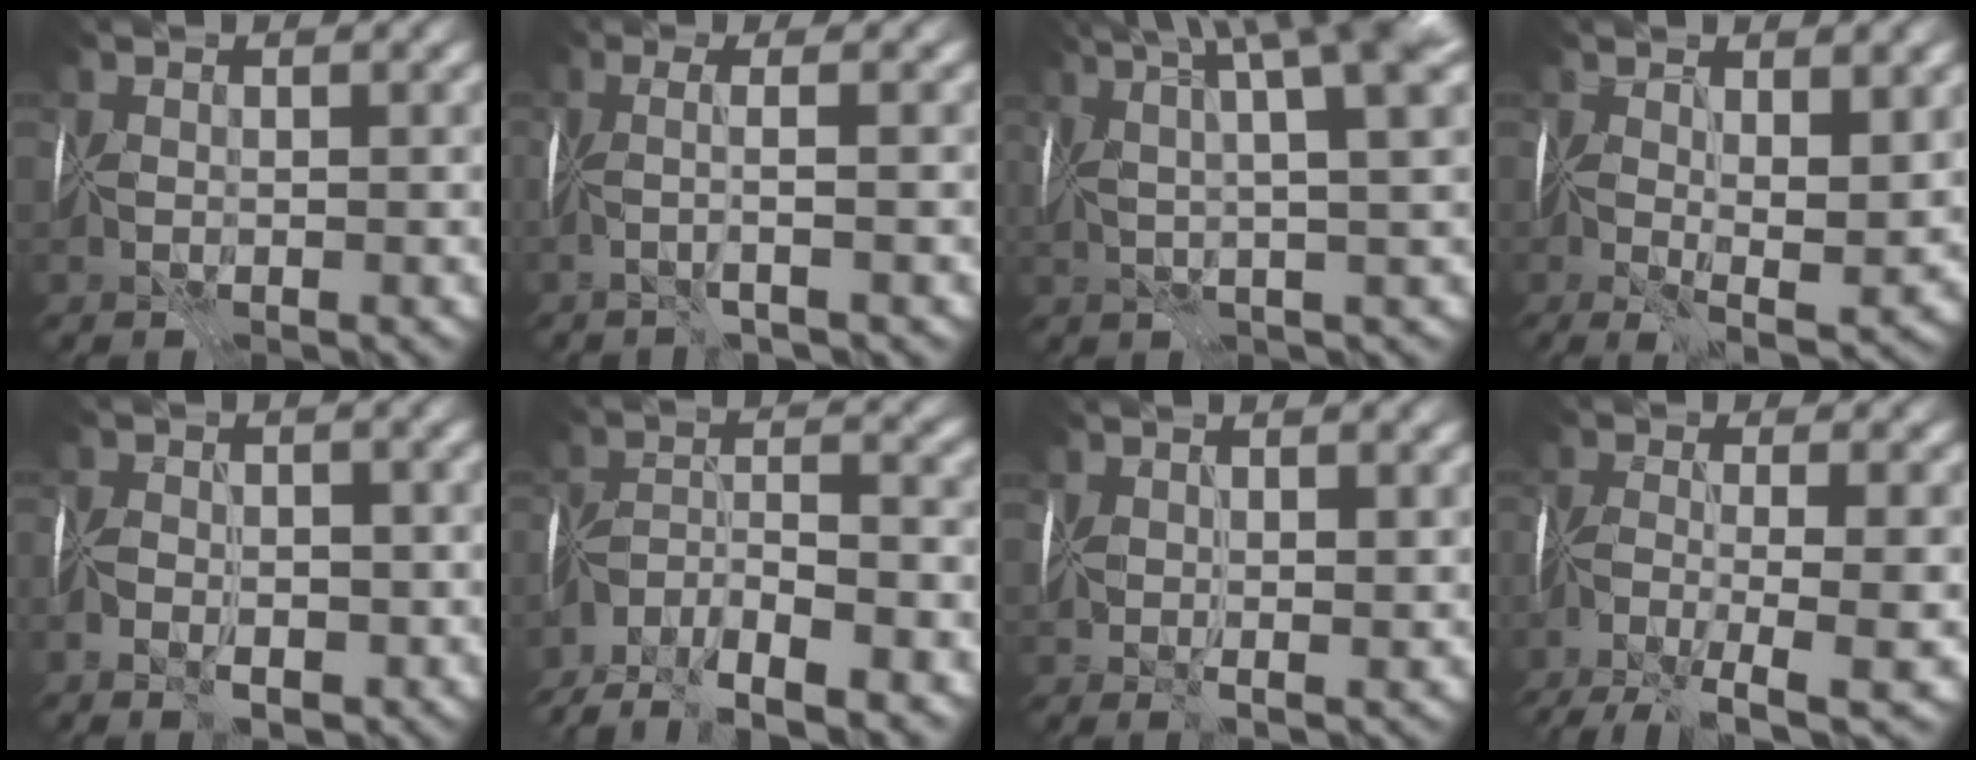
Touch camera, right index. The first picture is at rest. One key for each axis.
{"total": 2.0, "fx": -0.3, "fy": -0.2, "fz": 2.0, "tx": -0.023, "ty": -0.002, "tz": -0.012}
{"total": 9.6, "fx": 4.8, "fy": 1.6, "fz": 8.2, "tx": -0.108, "ty": 0.030, "tz": 0.056}
{"total": 5.4, "fx": 0.8, "fy": 1.4, "fz": 5.1, "tx": -0.089, "ty": -0.015, "tz": 0.016}
{"total": 3.6, "fx": -2.1, "fy": 1.8, "fz": 2.3, "tx": -0.029, "ty": -0.001, "tz": -0.044}
{"total": 8.1, "fx": -6.3, "fy": 2.2, "fz": 4.5, "tx": -0.068, "ty": 0.004, "tz": -0.122}
{"total": 2.1, "fx": 0.8, "fy": 0.6, "fz": 1.8, "tx": -0.034, "ty": -0.003, "tz": 0.018}
{"total": 8.4, "fx": -5.2, "fy": 1.6, "fz": 6.4, "tx": -0.113, "ty": -0.018, "tz": -0.093}